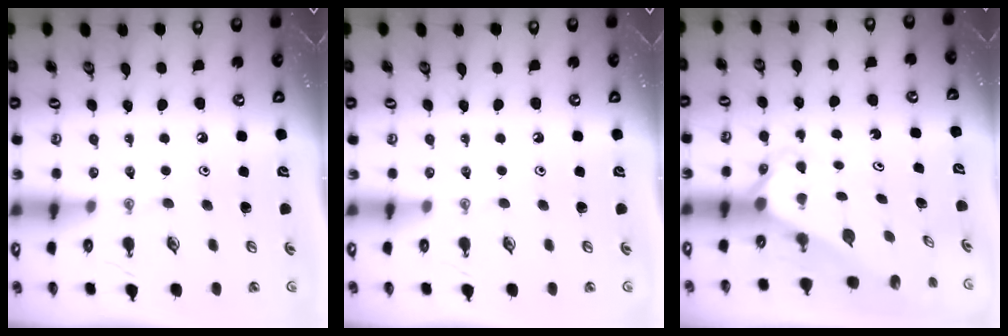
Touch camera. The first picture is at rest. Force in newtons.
{"total": 0.0}
{"total": 2.3, "press": 2.3, "slide": 0.2}